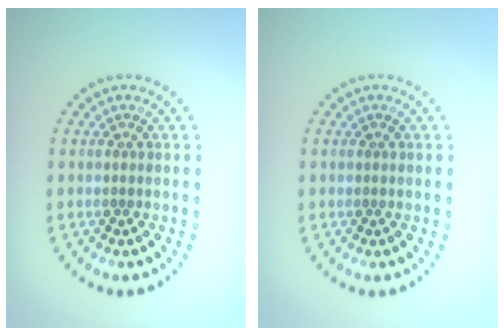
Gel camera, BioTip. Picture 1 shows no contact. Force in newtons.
{"total": 0.0}